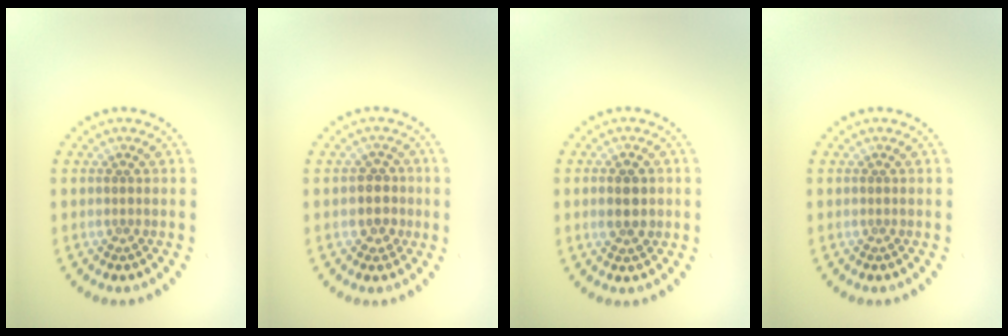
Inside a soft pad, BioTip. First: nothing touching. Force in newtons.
{"total": 2.2, "press": 2.0, "slide": 1.0}
{"total": 2.3, "press": 2.2, "slide": 0.1}
{"total": 0.0}